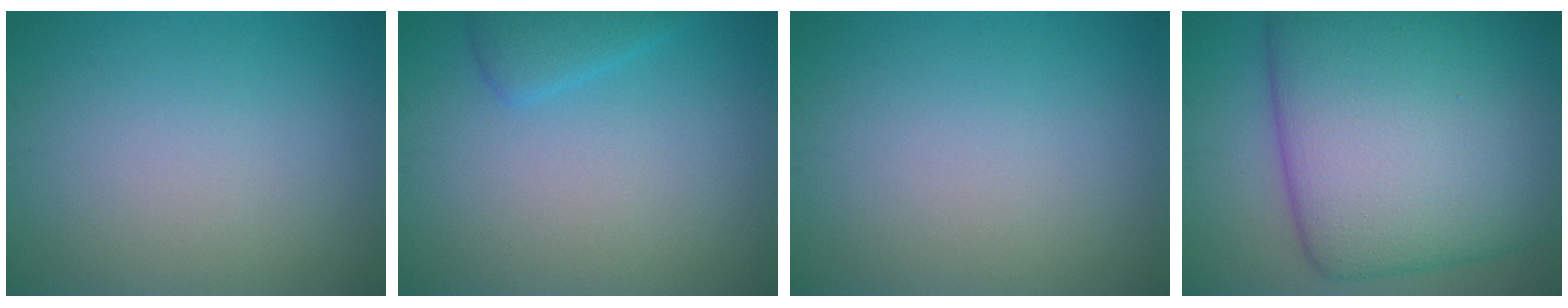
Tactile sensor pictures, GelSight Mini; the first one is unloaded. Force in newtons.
{"total": 2.0, "press": 2.0, "slide": 0.2}
{"total": 0.0}
{"total": 18.3, "press": 18.2, "slide": 0.4}